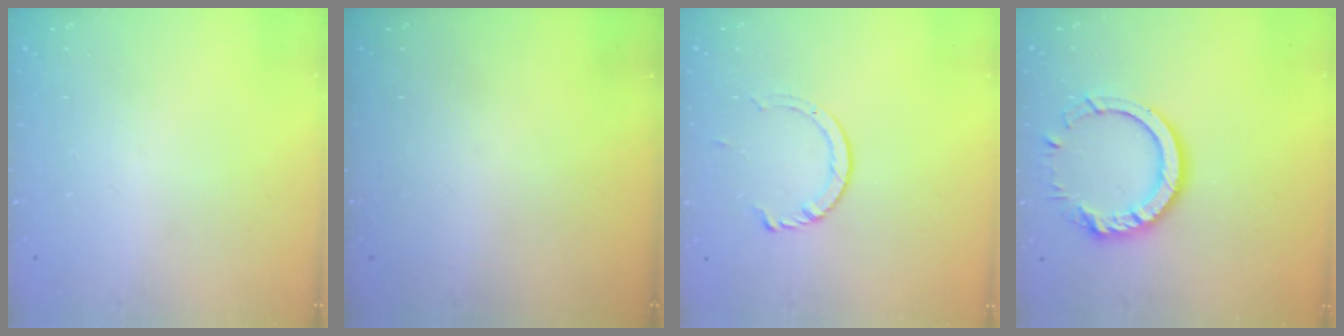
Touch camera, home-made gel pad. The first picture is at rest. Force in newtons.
{"total": 0.0}
{"total": 3.9, "press": 3.9, "slide": 0.4}
{"total": 13.0, "press": 12.9, "slide": 1.2}